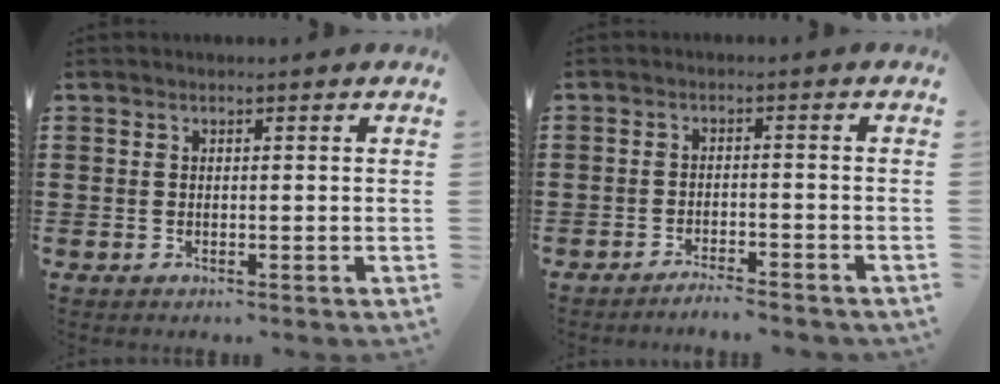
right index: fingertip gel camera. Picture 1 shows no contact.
{"total": 2.4, "force": [-2.4, -0.1, 0.3], "torque": [-0.010, 0.002, -0.049]}